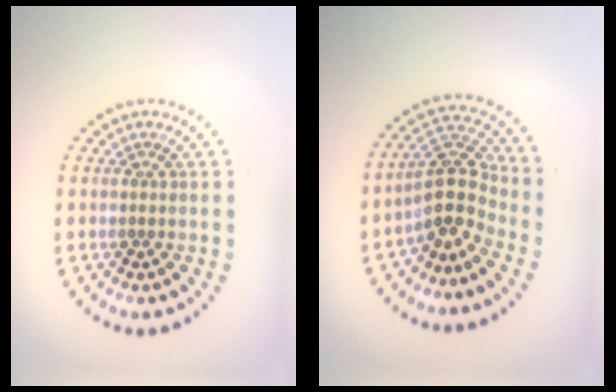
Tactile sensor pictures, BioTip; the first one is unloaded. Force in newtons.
{"total": 4.3, "press": 3.7, "slide": 2.1}